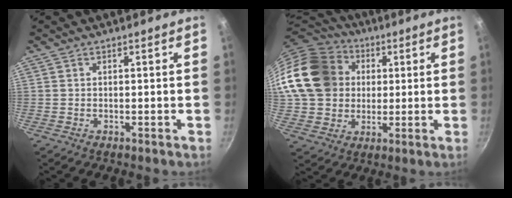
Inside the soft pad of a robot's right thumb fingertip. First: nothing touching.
{"total": 21.3, "force": [3.8, 18.0, 10.9], "torque": [-0.194, 0.034, 0.074]}